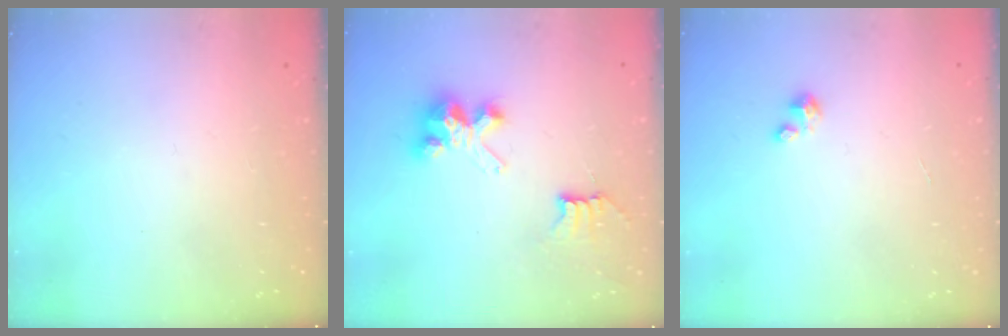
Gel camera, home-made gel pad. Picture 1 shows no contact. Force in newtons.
{"total": 7.0, "press": 7.0, "slide": 0.2}
{"total": 0.6, "press": 0.6, "slide": 0.3}